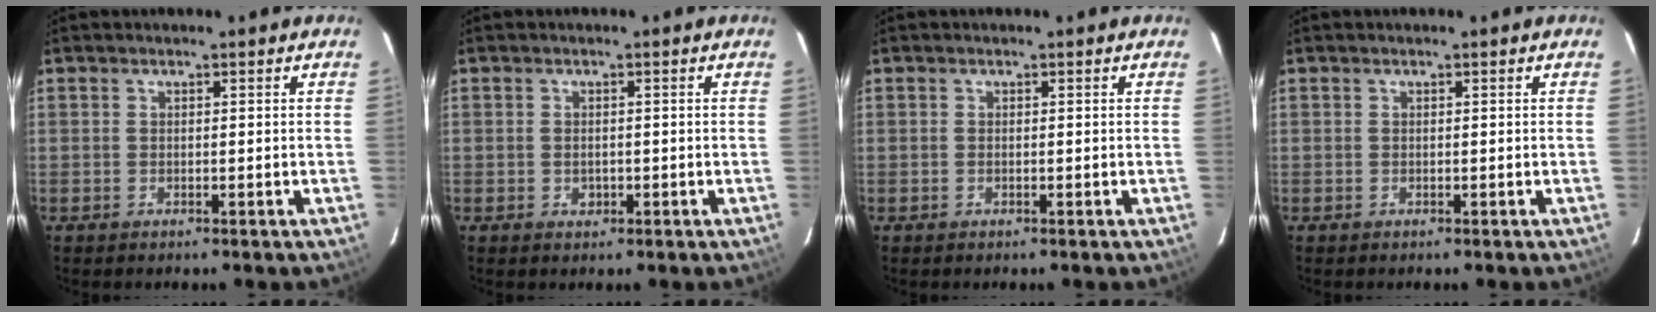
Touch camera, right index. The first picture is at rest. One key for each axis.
{"total": 1.4, "fx": -0.2, "fy": 1.2, "fz": 0.6, "tx": -0.008, "ty": 0.000, "tz": -0.003}
{"total": 0.0}
{"total": 0.0}